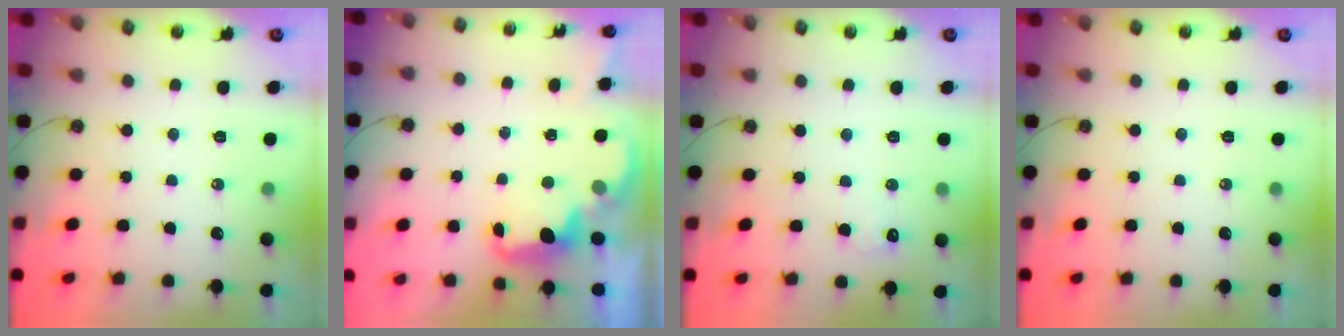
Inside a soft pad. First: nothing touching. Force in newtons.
{"total": 2.8, "press": 2.7, "slide": 0.7}
{"total": 4.9, "press": 4.8, "slide": 1.2}
{"total": 0.0}